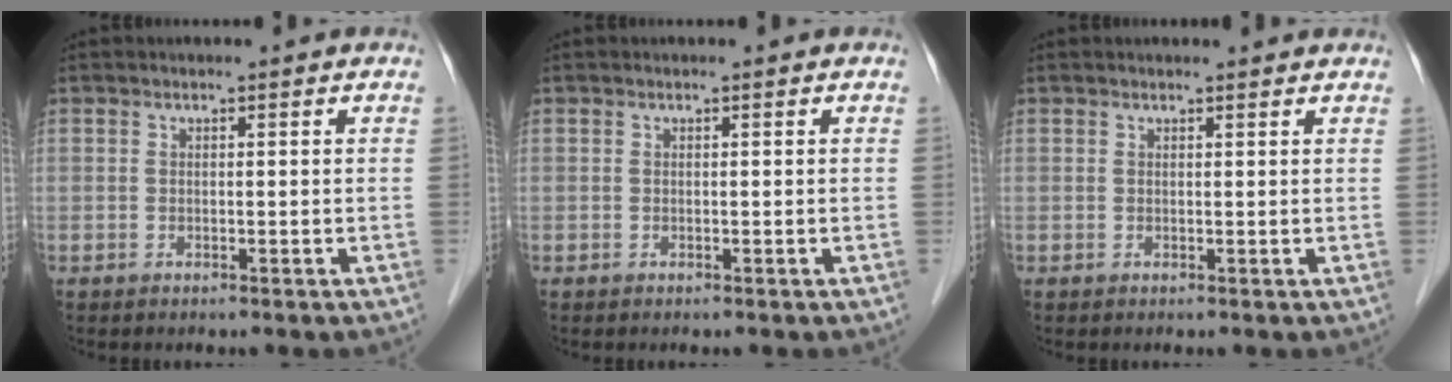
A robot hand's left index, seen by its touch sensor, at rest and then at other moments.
{"total": 0.0}
{"total": 2.5, "force": [2.5, 0.3, 0.5], "torque": [-0.010, 0.008, 0.022]}